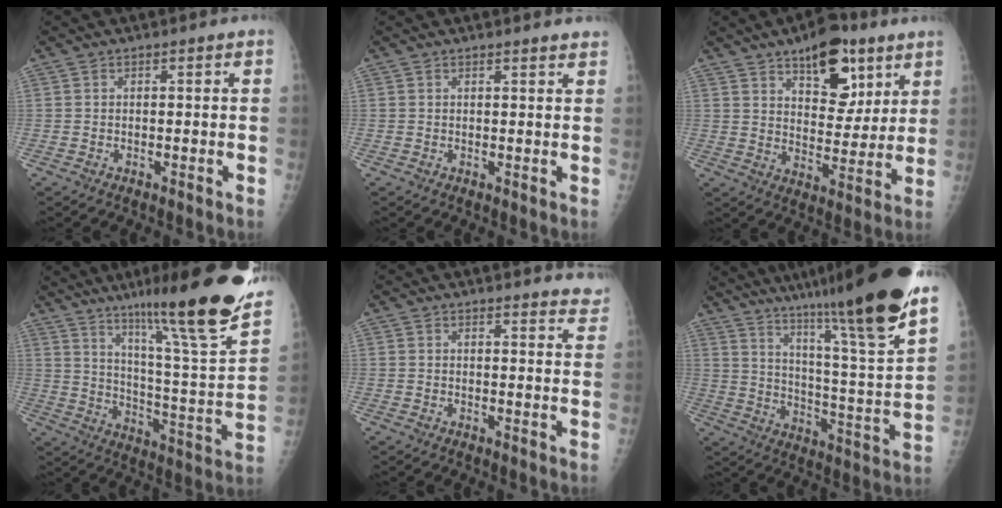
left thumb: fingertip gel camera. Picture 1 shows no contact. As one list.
[{"total": 2.0, "force": [1.9, 0.3, 0.5], "torque": [-0.002, -0.009, 0.018]}, {"total": 14.4, "force": [8.5, 7.2, 9.2], "torque": [-0.088, -0.045, 0.128]}, {"total": 26.4, "force": [18.0, 2.7, 19.2], "torque": [-0.268, -0.084, 0.270]}, {"total": 6.4, "force": [6.2, 1.2, 1.0], "torque": [0.017, -0.036, 0.047]}, {"total": 28.0, "force": [21.0, 1.4, 18.5], "torque": [-0.283, -0.107, 0.315]}]